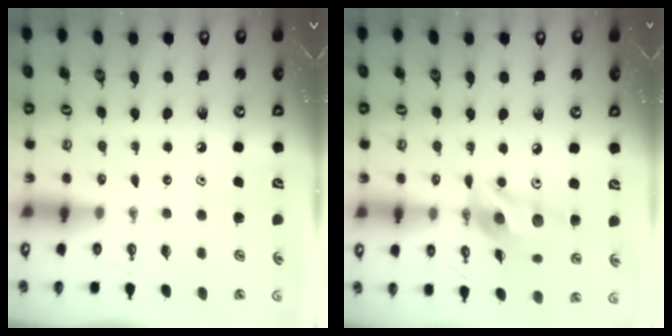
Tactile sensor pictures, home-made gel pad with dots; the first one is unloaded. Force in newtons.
{"total": 13.8, "press": 13.7, "slide": 1.2}